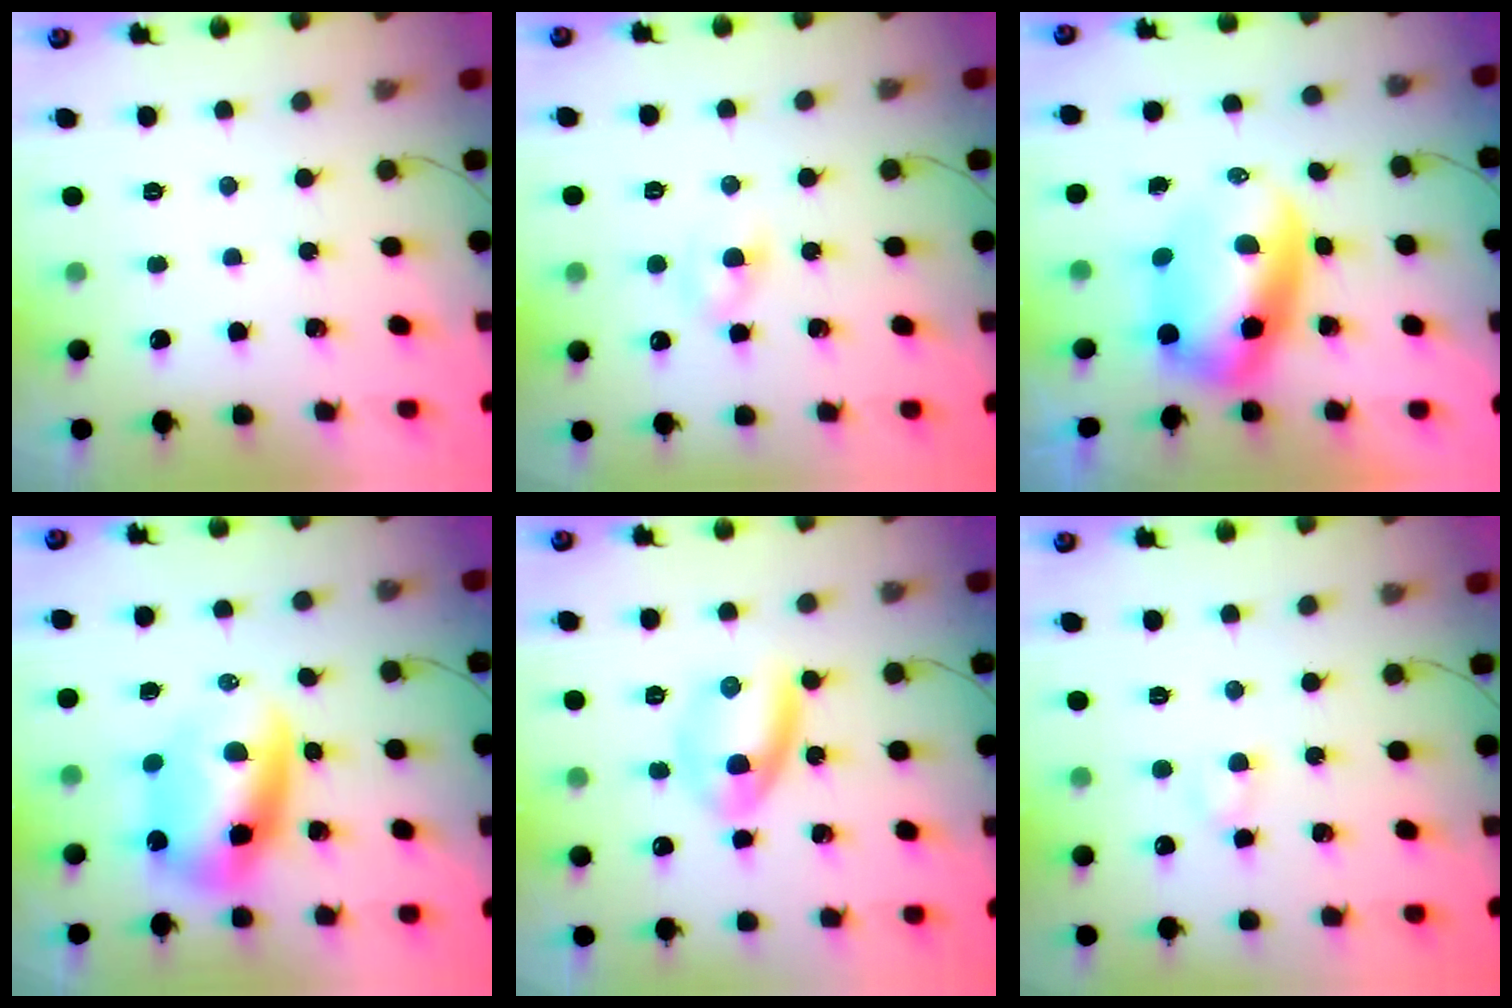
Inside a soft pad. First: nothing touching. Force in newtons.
{"total": 2.2, "press": 2.1, "slide": 0.9}
{"total": 8.6, "press": 8.3, "slide": 2.1}
{"total": 10.1, "press": 9.7, "slide": 2.6}
{"total": 7.1, "press": 7.0, "slide": 1.3}
{"total": 3.1, "press": 2.9, "slide": 1.1}